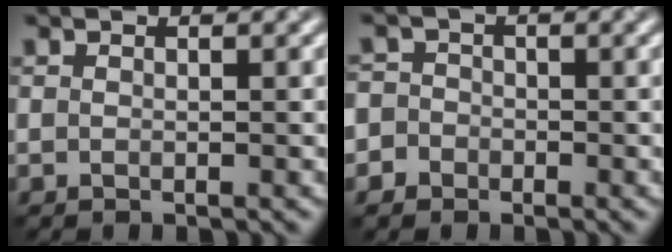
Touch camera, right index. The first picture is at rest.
{"total": 3.2, "force": [-1.4, 2.9, 0.3], "torque": [0.025, 0.008, -0.044]}